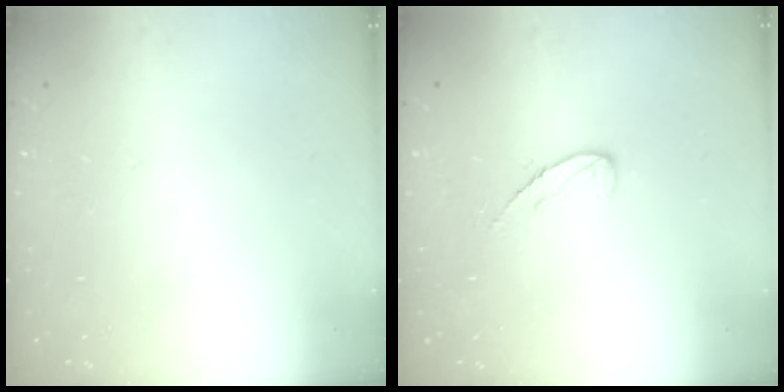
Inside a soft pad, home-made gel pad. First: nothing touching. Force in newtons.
{"total": 7.2, "press": 7.2, "slide": 0.6}